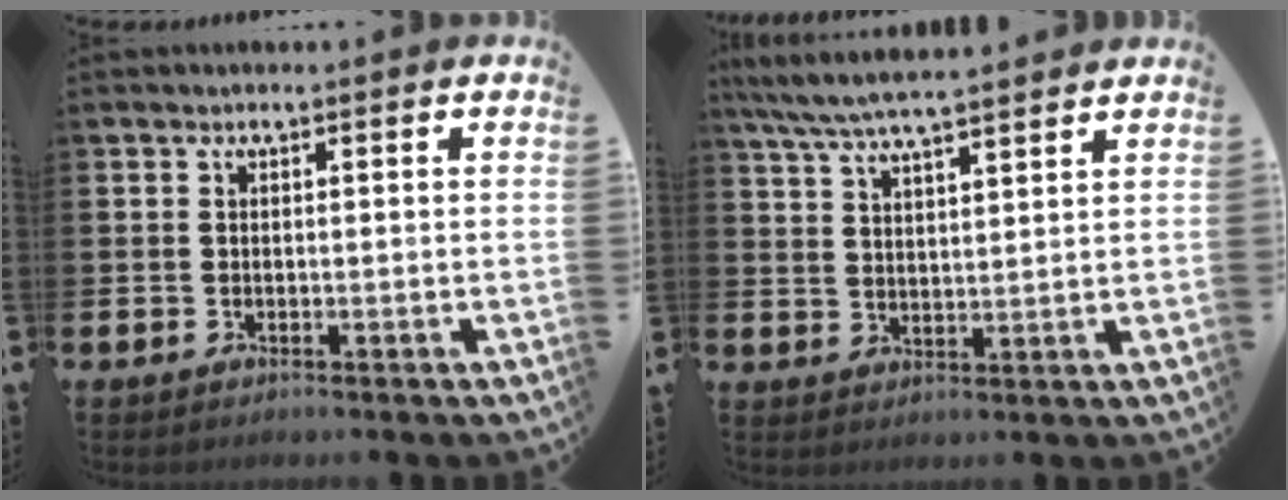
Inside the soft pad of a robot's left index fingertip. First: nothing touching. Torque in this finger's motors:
{"motor_torque": [1.37, -0.78, 0.50, 0.21]}